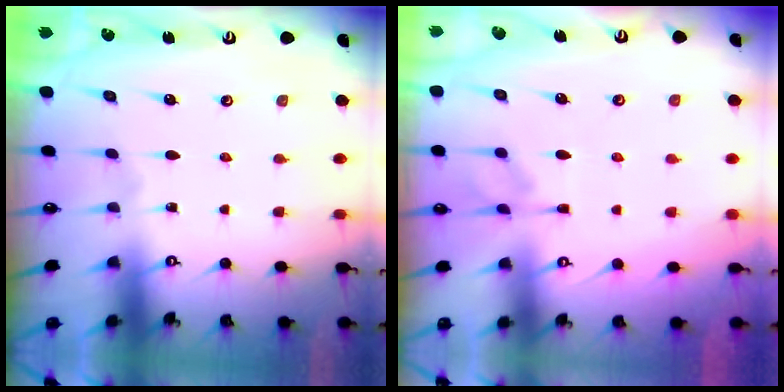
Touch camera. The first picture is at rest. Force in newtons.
{"total": 5.0, "press": 4.8, "slide": 1.3}